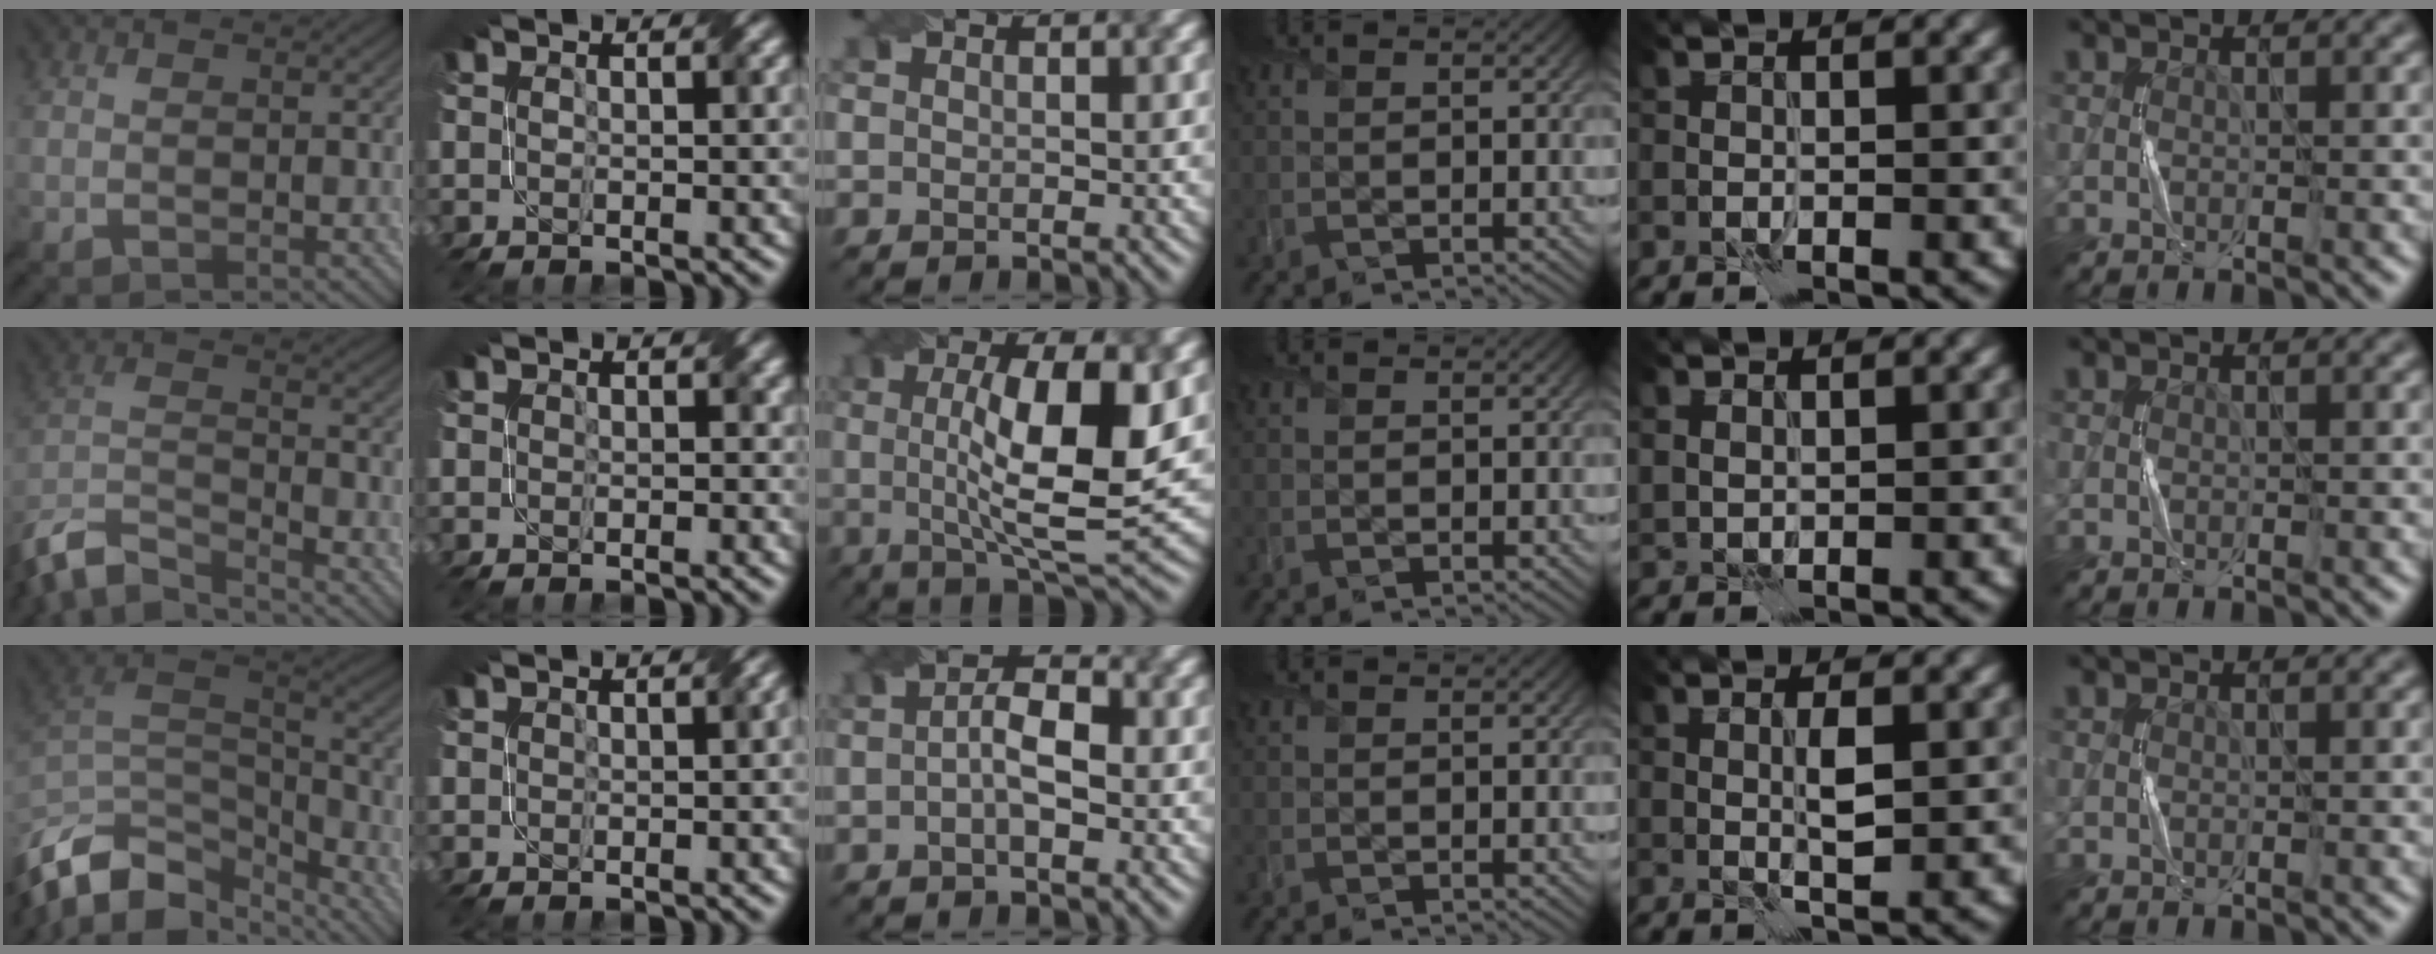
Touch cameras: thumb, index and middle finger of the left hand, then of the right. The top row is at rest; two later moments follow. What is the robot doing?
{"motion": "twist", "object": "screw"}